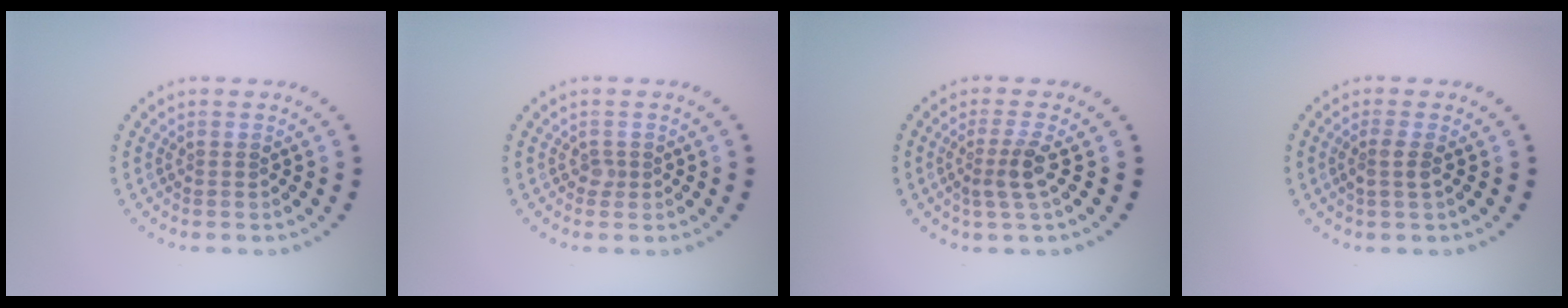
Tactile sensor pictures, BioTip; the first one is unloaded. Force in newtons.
{"total": 0.7, "press": 0.6, "slide": 0.5}
{"total": 2.4, "press": 1.8, "slide": 1.6}
{"total": 1.6, "press": 1.3, "slide": 0.9}